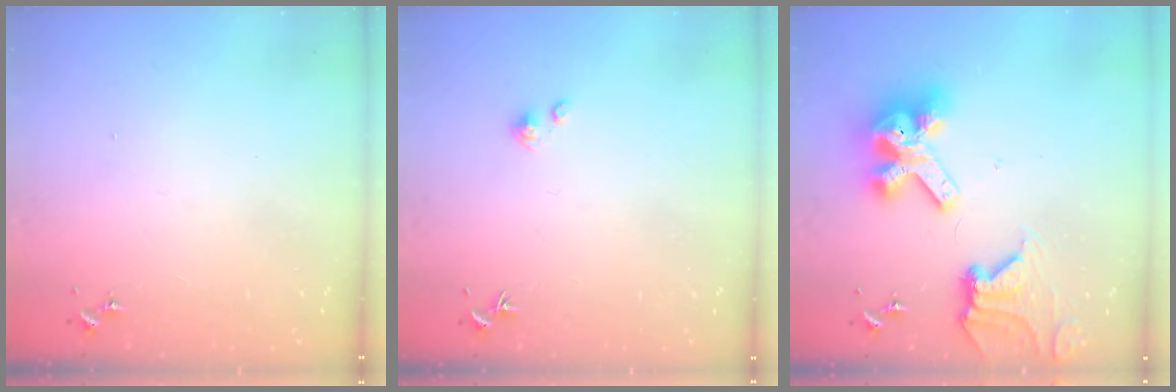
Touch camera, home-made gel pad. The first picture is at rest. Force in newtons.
{"total": 2.2, "press": 2.2, "slide": 0.2}
{"total": 17.8, "press": 17.7, "slide": 2.0}